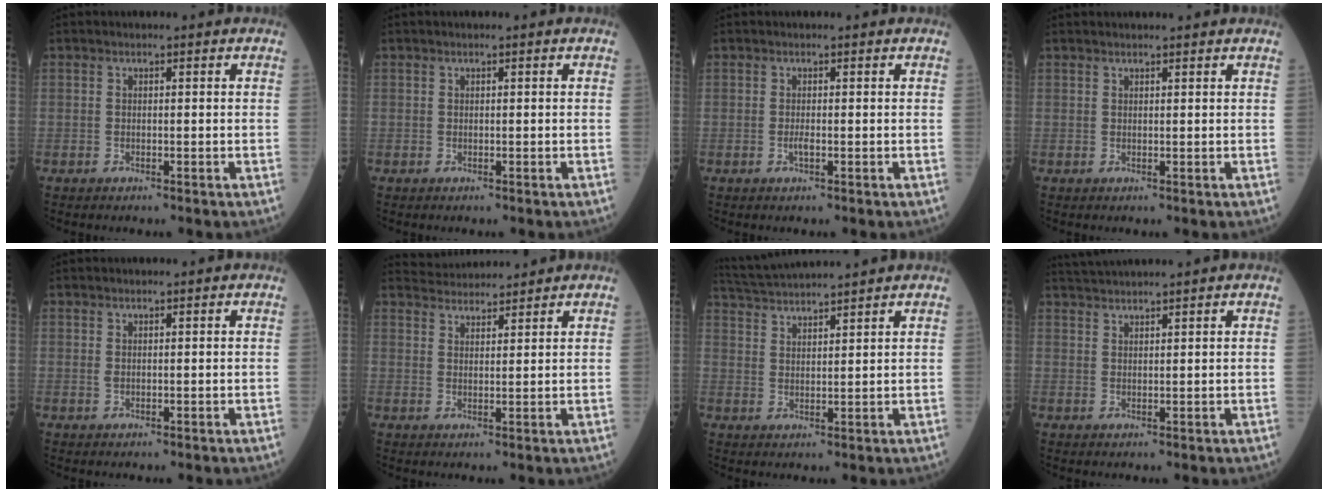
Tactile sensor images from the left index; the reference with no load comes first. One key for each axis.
{"total": 0.0}
{"total": 0.6, "fx": -0.3, "fy": 0.1, "fz": 0.6, "tx": -0.011, "ty": -0.003, "tz": -0.007}
{"total": 2.9, "fx": 2.8, "fy": 0.0, "fz": 0.7, "tx": -0.007, "ty": 0.022, "tz": 0.037}
{"total": 1.1, "fx": 0.8, "fy": 0.4, "fz": 0.6, "tx": -0.017, "ty": 0.014, "tz": 0.016}
{"total": 5.3, "fx": 5.3, "fy": 0.2, "fz": 0.2, "tx": -0.013, "ty": 0.030, "tz": 0.089}
{"total": 9.1, "fx": 8.7, "fy": -1.1, "fz": 2.7, "tx": -0.058, "ty": 0.029, "tz": 0.146}
{"total": 4.7, "fx": 4.4, "fy": -1.1, "fz": 1.2, "tx": -0.020, "ty": 0.027, "tz": 0.080}